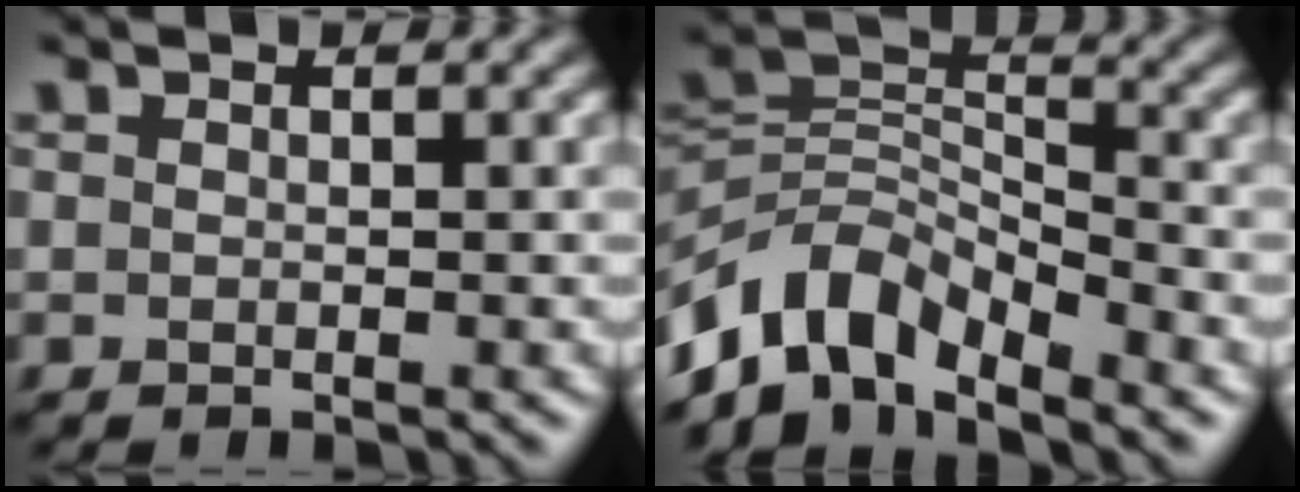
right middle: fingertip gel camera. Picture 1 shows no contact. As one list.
[{"total": 8.0, "force": [-5.6, 4.0, 4.2], "torque": [-0.068, -0.002, -0.115]}]